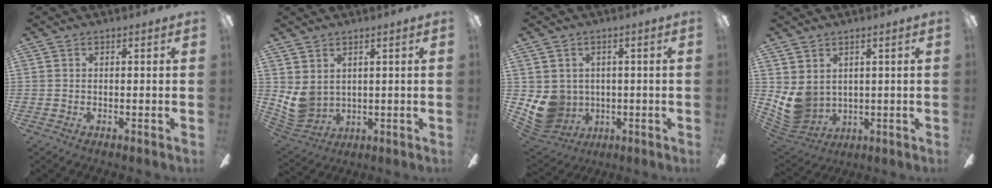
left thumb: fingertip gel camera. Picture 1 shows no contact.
{"total": 6.2, "force": [1.3, 5.1, 3.2], "torque": [-0.094, -0.014, 0.026]}
{"total": 8.7, "force": [-0.7, 8.2, 2.8], "torque": [-0.103, -0.006, -0.008]}
{"total": 7.8, "force": [1.1, 6.8, 3.7], "torque": [-0.104, -0.019, 0.026]}